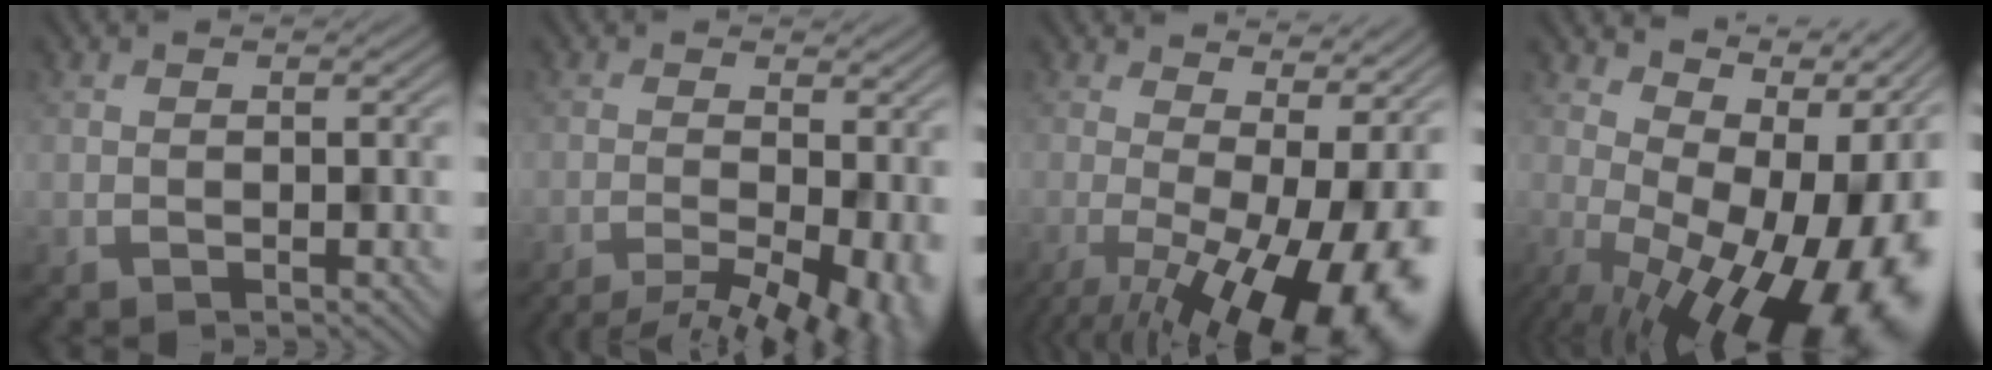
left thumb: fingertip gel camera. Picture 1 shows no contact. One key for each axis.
{"total": 8.0, "fx": -4.2, "fy": 2.2, "fz": 6.5, "tx": -0.080, "ty": -0.014, "tz": -0.044}
{"total": 16.4, "fx": -3.4, "fy": 6.1, "fz": 14.9, "tx": -0.180, "ty": -0.017, "tz": -0.034}
{"total": 17.9, "fx": -0.6, "fy": 8.9, "fz": 15.5, "tx": -0.131, "ty": 0.020, "tz": 0.017}